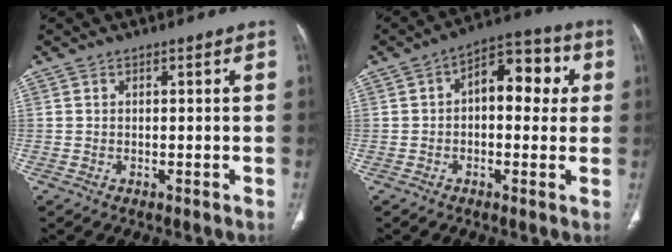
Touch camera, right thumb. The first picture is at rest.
{"total": 11.5, "force": [1.6, 6.5, 9.4], "torque": [-0.091, 0.029, 0.013]}